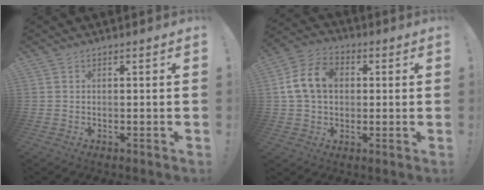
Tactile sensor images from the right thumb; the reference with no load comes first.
{"total": 13.0, "force": [2.1, 9.9, 8.1], "torque": [-0.139, 0.011, 0.043]}